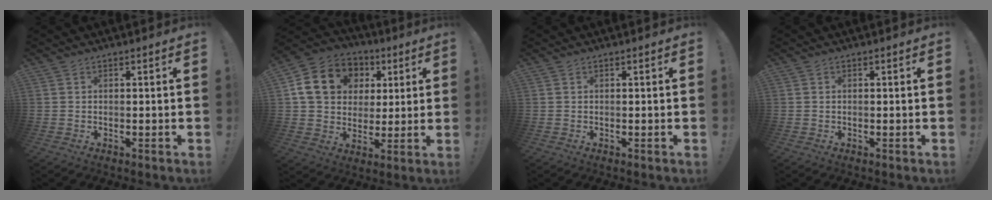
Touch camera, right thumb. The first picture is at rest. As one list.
[{"total": 15.8, "force": [5.3, 13.0, 7.4], "torque": [-0.102, -0.010, 0.114]}, {"total": 0.0}, {"total": 0.0}]